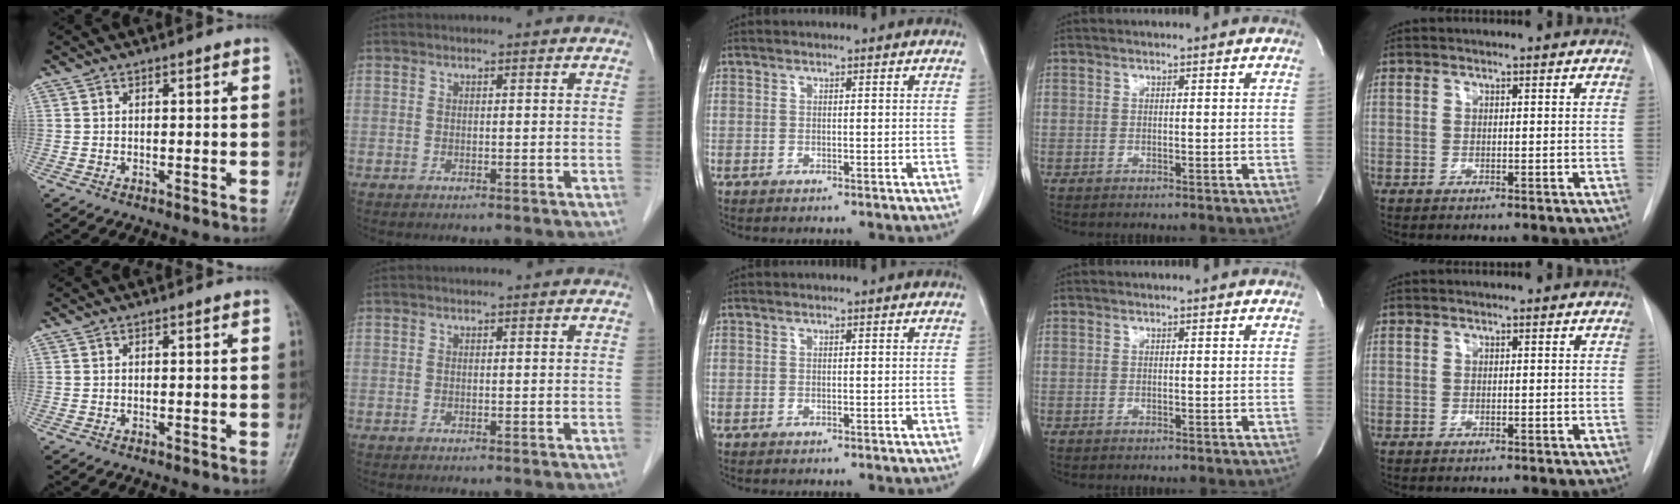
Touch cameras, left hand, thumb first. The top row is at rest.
{}